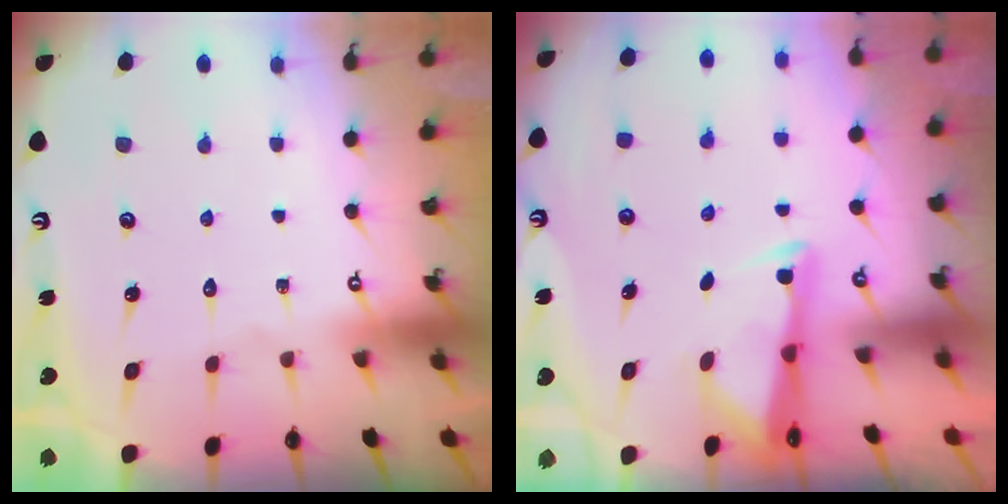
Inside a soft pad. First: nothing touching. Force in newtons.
{"total": 2.6, "press": 2.6, "slide": 0.4}